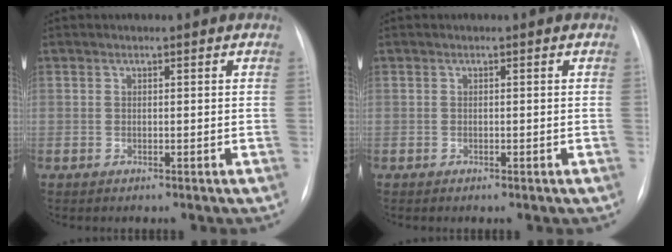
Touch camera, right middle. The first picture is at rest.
{"total": 0.7, "force": [-0.4, 0.4, 0.5], "torque": [-0.007, -0.001, -0.003]}